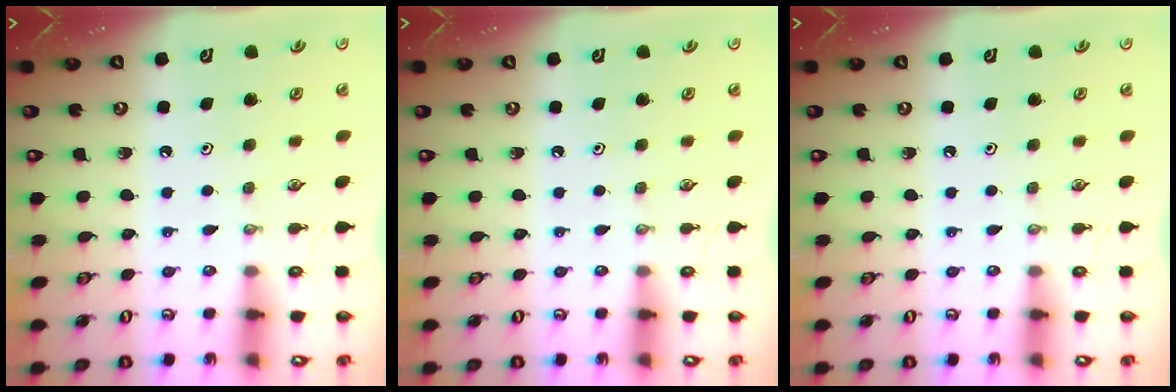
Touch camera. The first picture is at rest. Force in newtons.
{"total": 0.0}
{"total": 0.0}